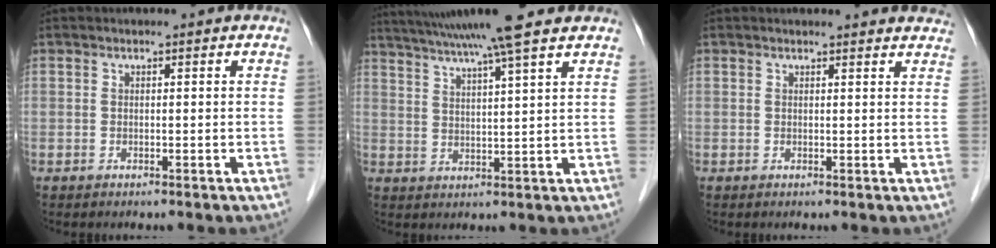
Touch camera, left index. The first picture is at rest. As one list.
[{"total": 13.5, "force": [11.2, -1.1, 7.4], "torque": [-0.133, 0.018, 0.164]}, {"total": 6.8, "force": [6.6, 0.9, 1.1], "torque": [0.003, -0.005, 0.047]}]